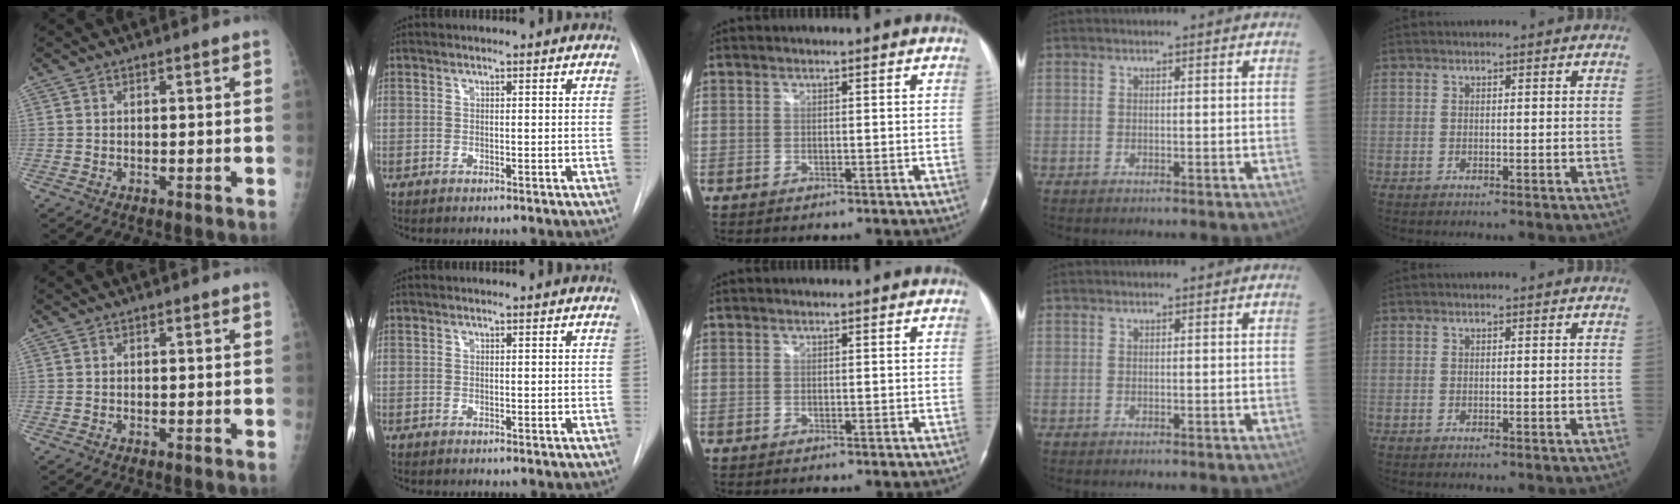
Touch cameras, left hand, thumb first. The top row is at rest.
{}